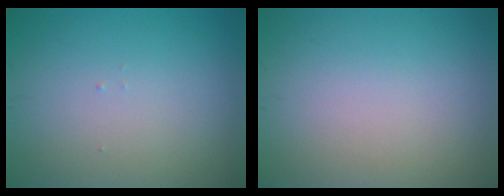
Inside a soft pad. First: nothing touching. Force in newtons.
{"total": 0.0}